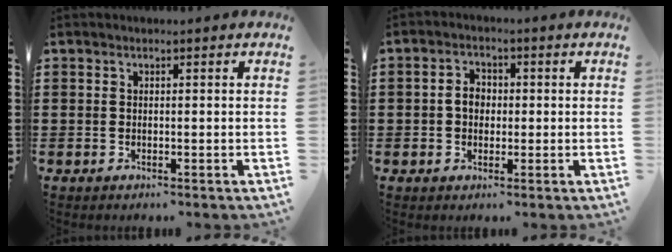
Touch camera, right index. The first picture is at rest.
{"total": 3.1, "force": [-0.2, 2.4, 2.0], "torque": [-0.044, 0.009, -0.006]}